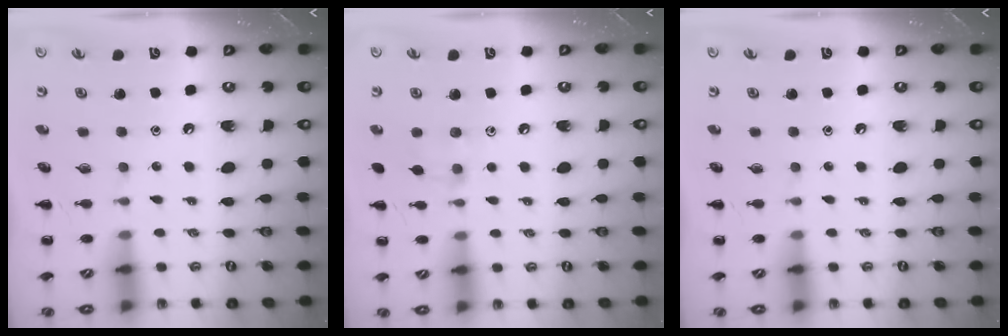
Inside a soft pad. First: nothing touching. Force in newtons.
{"total": 6.4, "press": 6.2, "slide": 1.9}
{"total": 0.0}